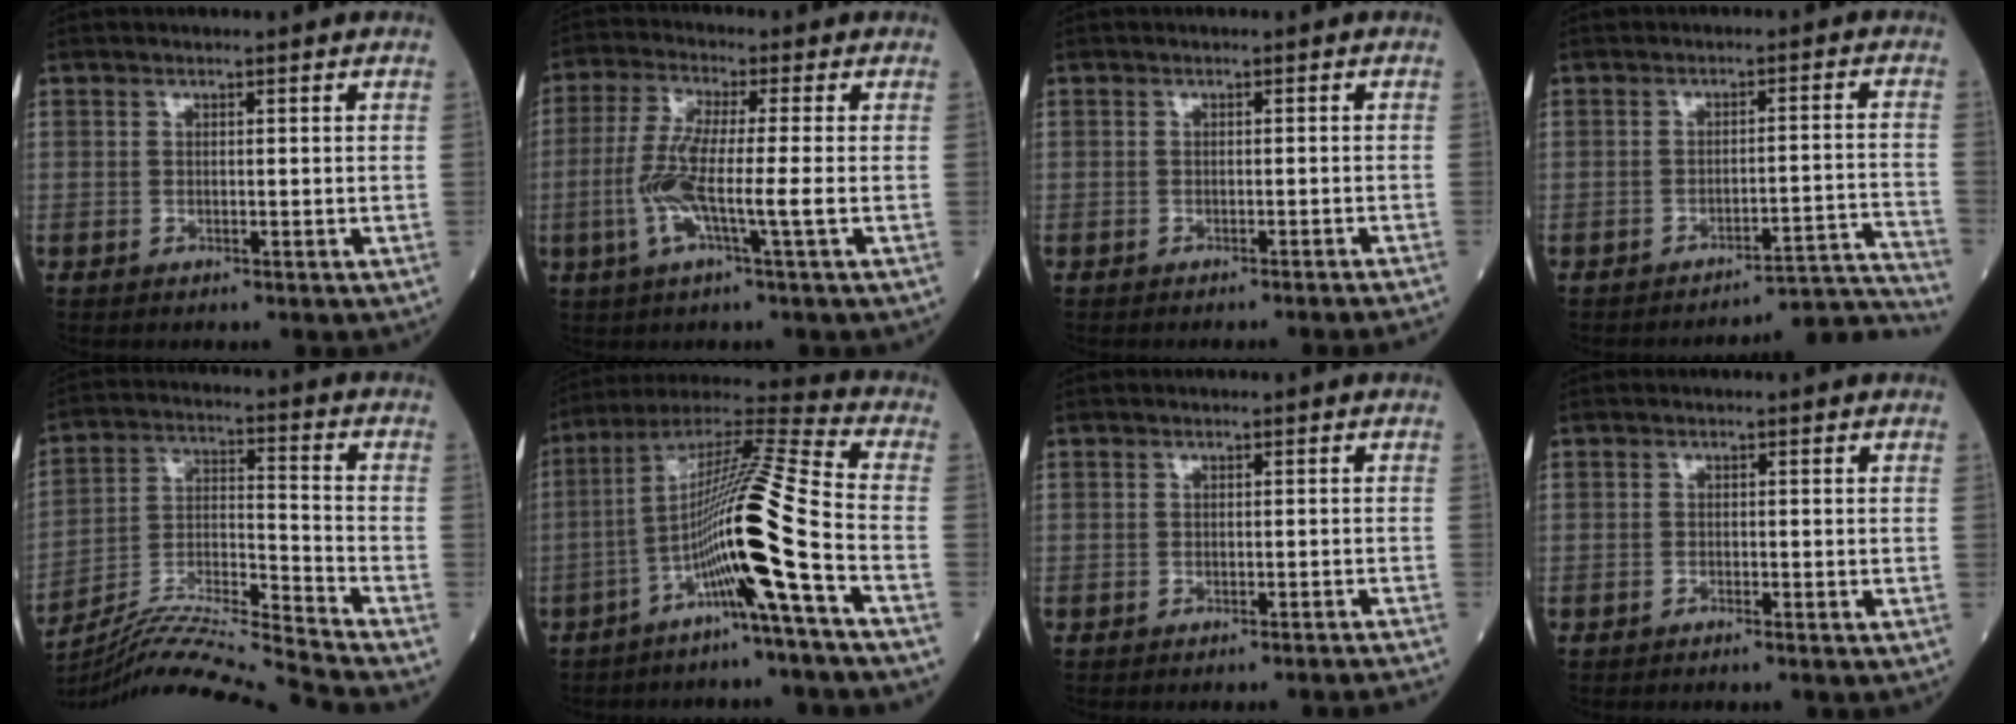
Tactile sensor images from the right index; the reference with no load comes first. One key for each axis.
{"total": 8.1, "fx": -1.8, "fy": -0.2, "fz": 7.9, "tx": -0.166, "ty": -0.004, "tz": -0.042}
{"total": 4.9, "fx": -4.5, "fy": -1.2, "fz": 1.4, "tx": -0.008, "ty": -0.012, "tz": -0.052}
{"total": 11.3, "fx": -11.2, "fy": -2.0, "fz": -0.2, "tx": 0.033, "ty": 0.019, "tz": -0.143}
{"total": 16.1, "fx": -15.3, "fy": -3.0, "fz": 4.2, "tx": -0.074, "ty": 0.011, "tz": -0.272}
{"total": 14.9, "fx": -5.2, "fy": -1.7, "fz": 13.8, "tx": -0.254, "ty": 0.008, "tz": -0.104}
{"total": 5.2, "fx": -4.9, "fy": -1.1, "fz": 1.1, "tx": -0.005, "ty": -0.013, "tz": -0.055}
{"total": 0.9, "fx": -0.8, "fy": -0.2, "fz": 0.4, "tx": -0.007, "ty": 0.002, "tz": -0.014}